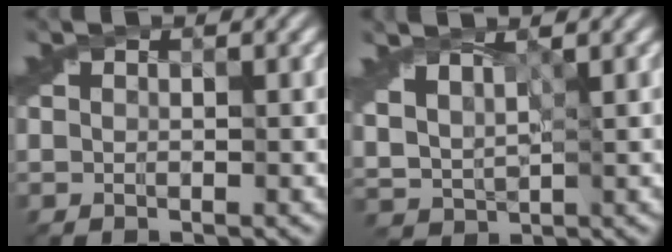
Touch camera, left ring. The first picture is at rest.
{"total": 3.3, "force": [2.4, 1.3, 1.9], "torque": [-0.049, 0.007, 0.047]}